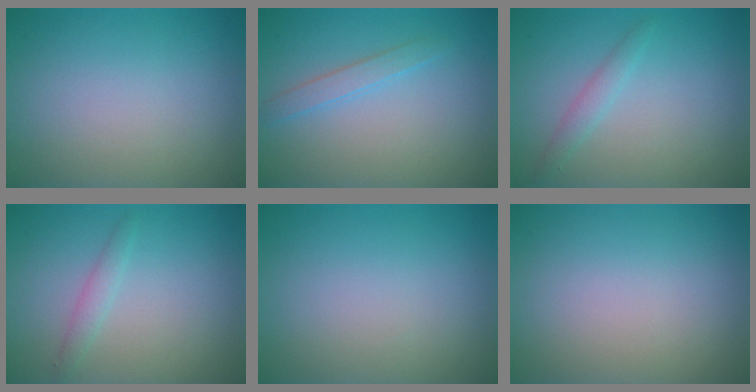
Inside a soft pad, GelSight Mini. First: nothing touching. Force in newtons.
{"total": 1.5, "press": 1.5, "slide": 0.1}
{"total": 1.4, "press": 1.4, "slide": 0.0}
{"total": 1.3, "press": 1.2, "slide": 0.0}
{"total": 0.0}
{"total": 0.0}